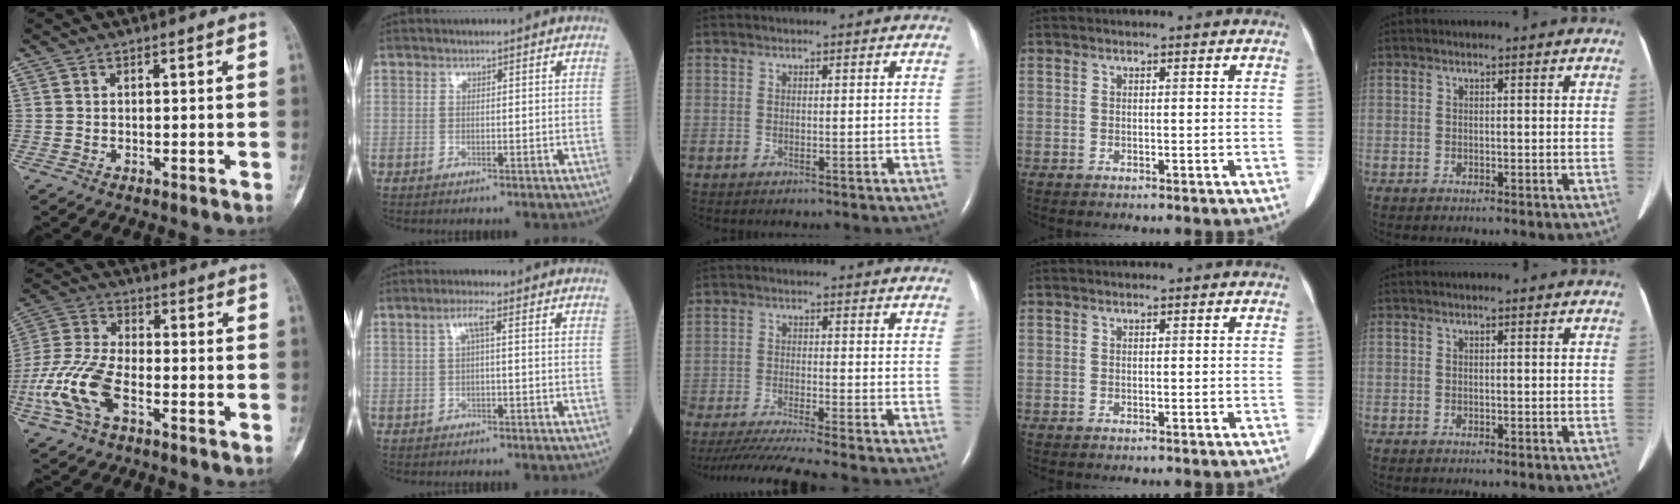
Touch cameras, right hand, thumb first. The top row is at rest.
{"thumb": {"total": 12.9, "force": [-4.9, 6.6, 10.0], "torque": [-0.228, 0.024, -0.096]}, "index": {"total": 2.3, "force": [0.4, 0.3, 2.3], "torque": [-0.045, 0.010, 0.008]}, "middle": {"total": 13.8, "force": [-12.1, -1.4, 6.4], "torque": [-0.096, -0.037, -0.201]}}